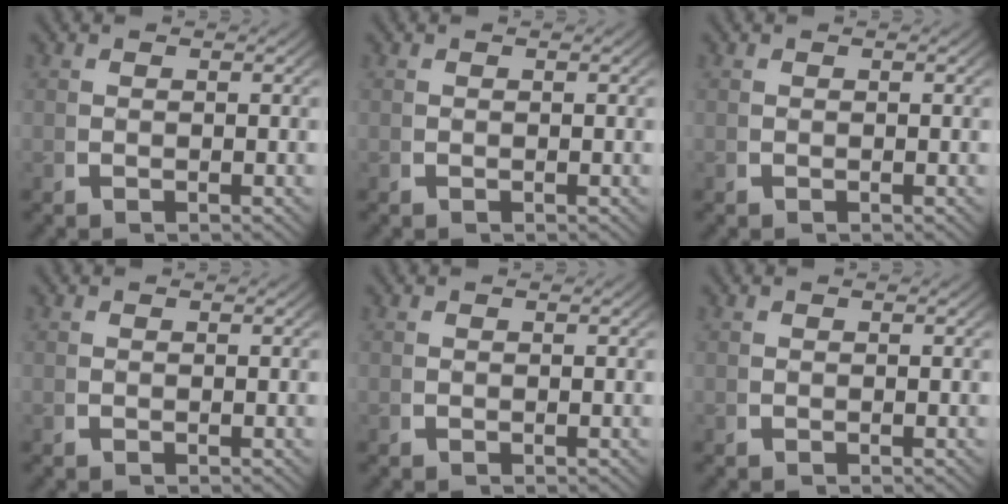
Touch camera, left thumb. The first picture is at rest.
{"total": 0.0}
{"total": 0.0}
{"total": 0.0}
{"total": 0.0}
{"total": 0.0}